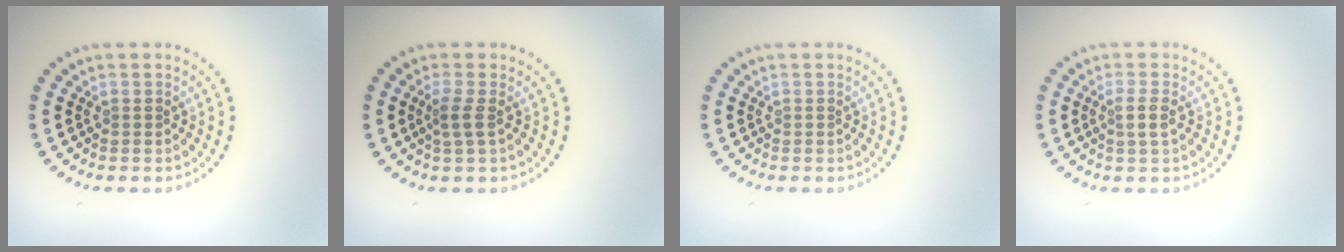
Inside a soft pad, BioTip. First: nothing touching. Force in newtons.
{"total": 1.6, "press": 1.2, "slide": 1.0}
{"total": 0.0}
{"total": 1.4, "press": 1.2, "slide": 0.8}